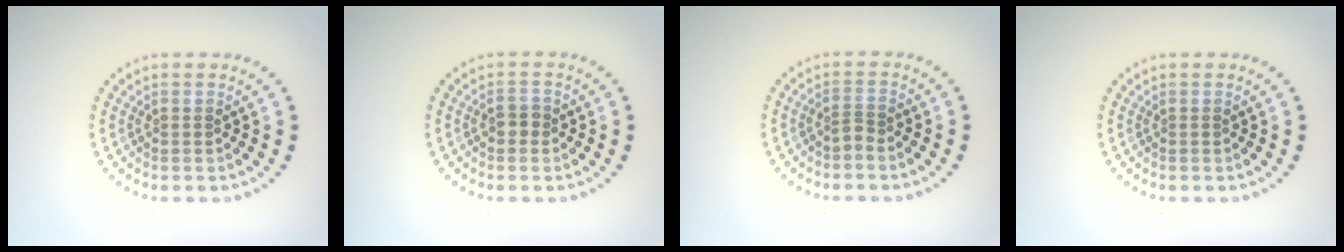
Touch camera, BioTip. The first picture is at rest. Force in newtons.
{"total": 1.3, "press": 1.3, "slide": 0.5}
{"total": 0.9, "press": 0.5, "slide": 0.7}
{"total": 0.0}